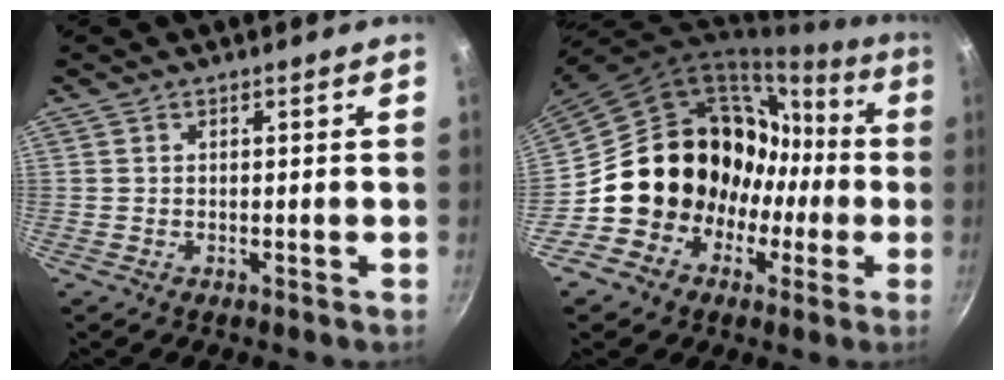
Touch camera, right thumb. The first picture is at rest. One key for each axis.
{"total": 18.6, "fx": -1.6, "fy": 16.4, "fz": 8.6, "tx": -0.105, "ty": 0.063, "tz": -0.013}